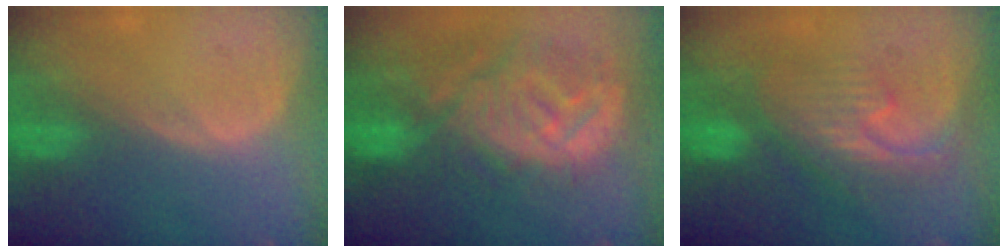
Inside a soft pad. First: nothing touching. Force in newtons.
{"total": 12.4, "press": 11.1, "slide": 5.6}
{"total": 8.2, "press": 8.1, "slide": 1.4}